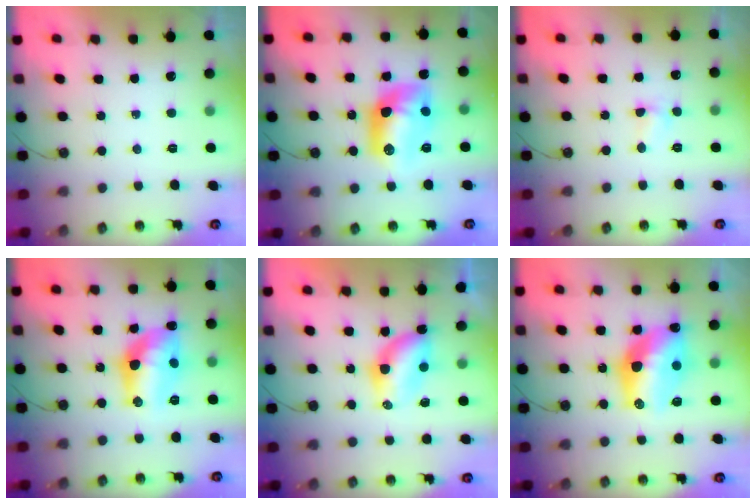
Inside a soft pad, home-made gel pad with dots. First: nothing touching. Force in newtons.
{"total": 13.0, "press": 12.9, "slide": 0.9}
{"total": 4.7, "press": 4.6, "slide": 0.6}
{"total": 14.6, "press": 14.1, "slide": 3.5}
{"total": 6.3, "press": 6.3, "slide": 0.2}
{"total": 14.7, "press": 14.7, "slide": 1.0}